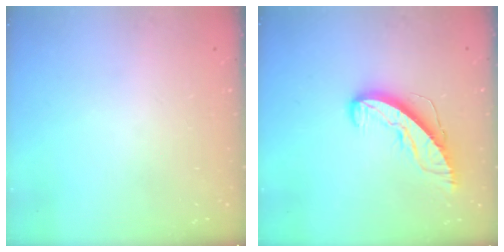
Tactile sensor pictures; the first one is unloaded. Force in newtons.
{"total": 9.4, "press": 9.4, "slide": 0.4}